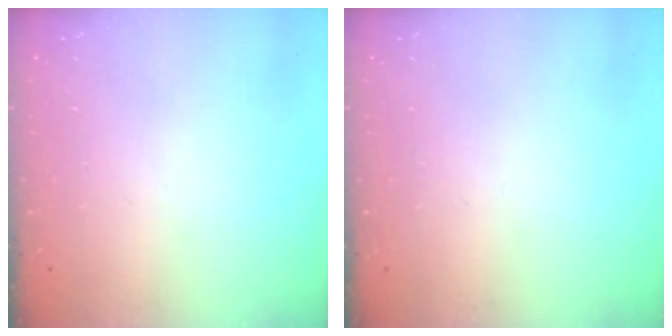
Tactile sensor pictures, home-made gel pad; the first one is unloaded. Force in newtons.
{"total": 0.0}